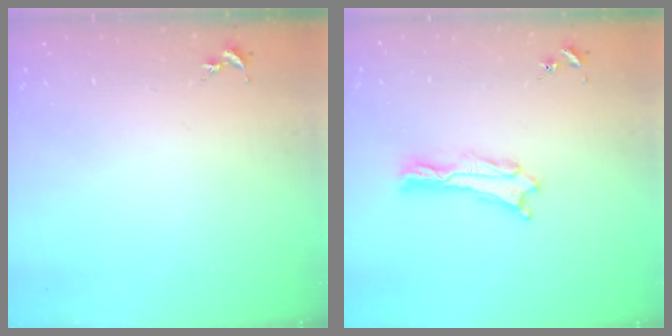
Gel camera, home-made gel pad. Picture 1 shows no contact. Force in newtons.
{"total": 1.1, "press": 1.1, "slide": 0.2}